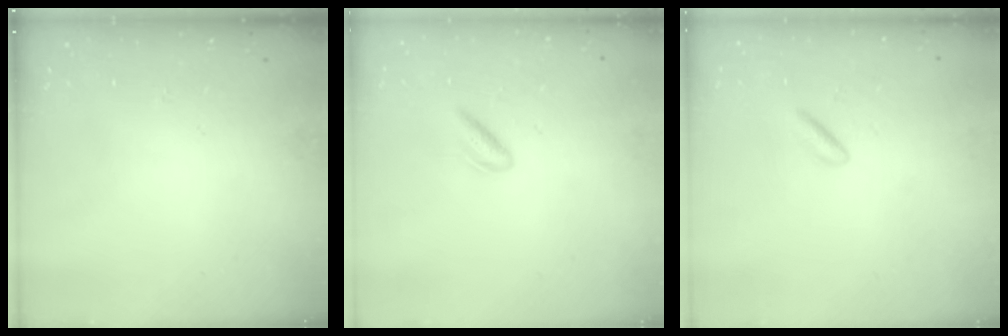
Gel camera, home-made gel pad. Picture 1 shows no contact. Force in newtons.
{"total": 2.9, "press": 2.5, "slide": 1.3}
{"total": 2.2, "press": 2.0, "slide": 1.0}